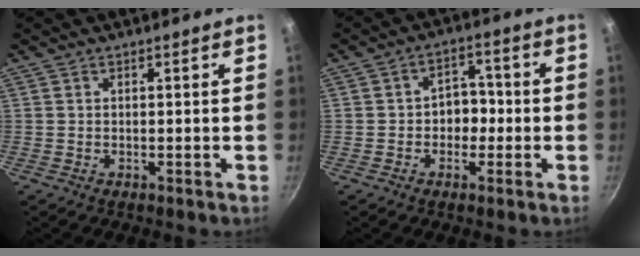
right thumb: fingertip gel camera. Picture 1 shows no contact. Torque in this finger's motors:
{"motor_torque": [-0.40, -0.06, 0.05, 0.17, 0.01]}